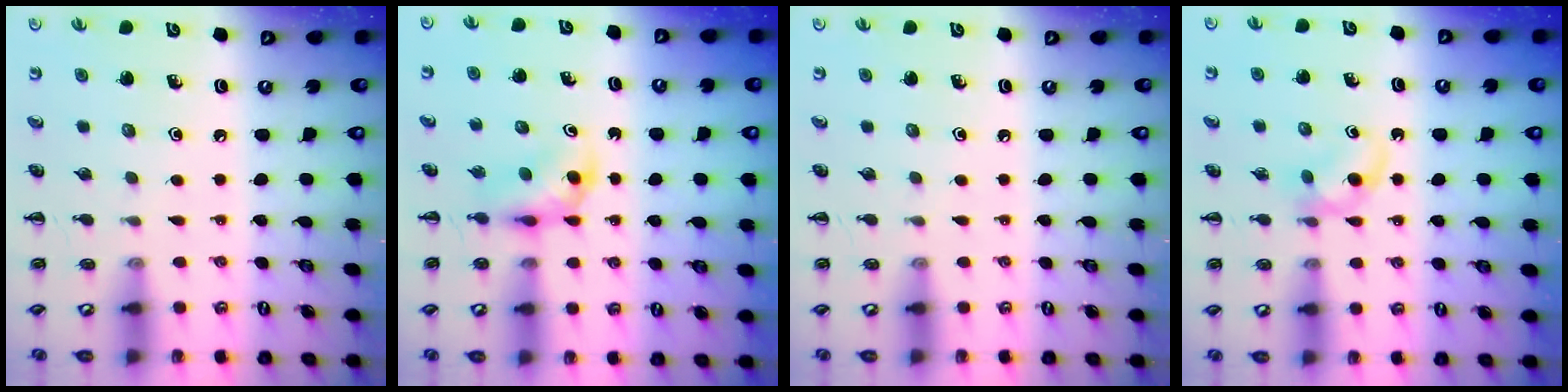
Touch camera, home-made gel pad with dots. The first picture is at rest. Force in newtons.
{"total": 3.6, "press": 3.3, "slide": 1.3}
{"total": 0.0}
{"total": 3.4, "press": 3.2, "slide": 1.4}